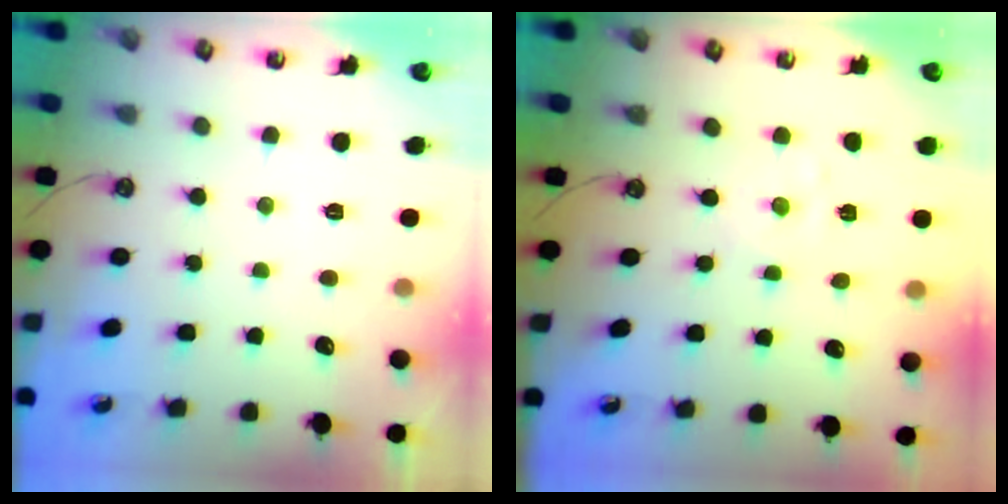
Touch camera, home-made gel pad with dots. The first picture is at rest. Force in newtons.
{"total": 0.0}